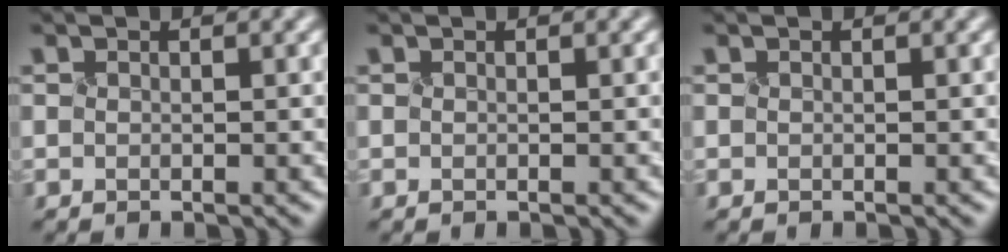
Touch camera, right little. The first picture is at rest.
{"total": 0.0}
{"total": 0.0}